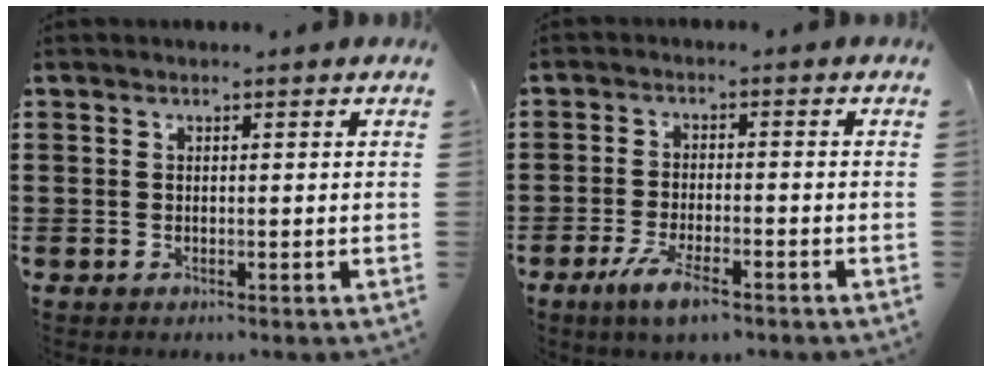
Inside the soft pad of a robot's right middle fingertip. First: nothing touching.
{"total": 5.4, "force": [-3.4, 1.3, 4.0], "torque": [-0.091, -0.008, -0.064]}